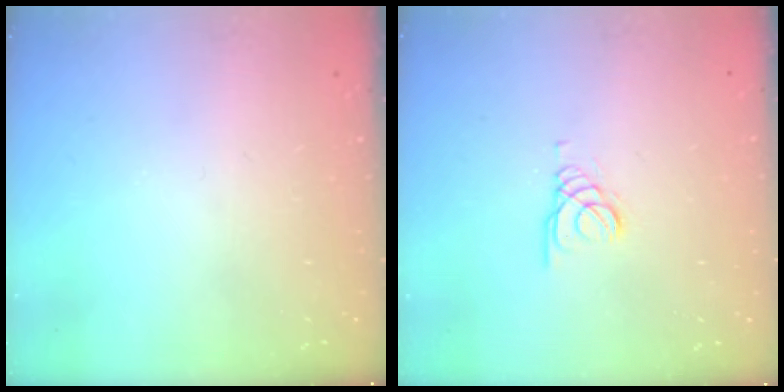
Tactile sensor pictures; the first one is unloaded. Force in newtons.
{"total": 1.5, "press": 1.5, "slide": 0.1}